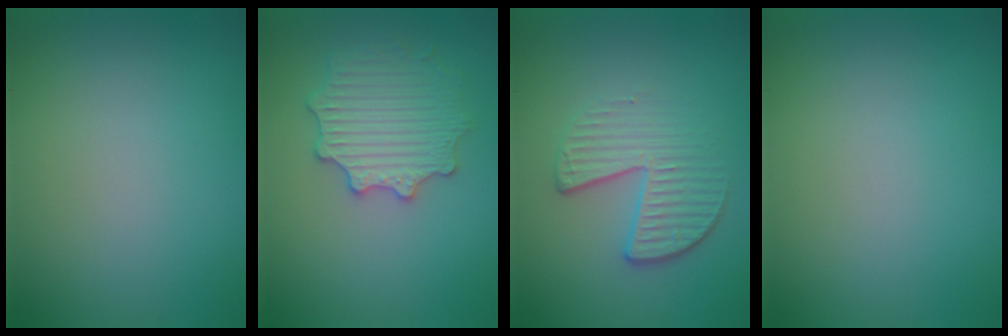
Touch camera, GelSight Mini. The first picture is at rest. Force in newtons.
{"total": 3.6, "press": 3.6, "slide": 0.6}
{"total": 3.9, "press": 3.0, "slide": 2.6}
{"total": 0.0}